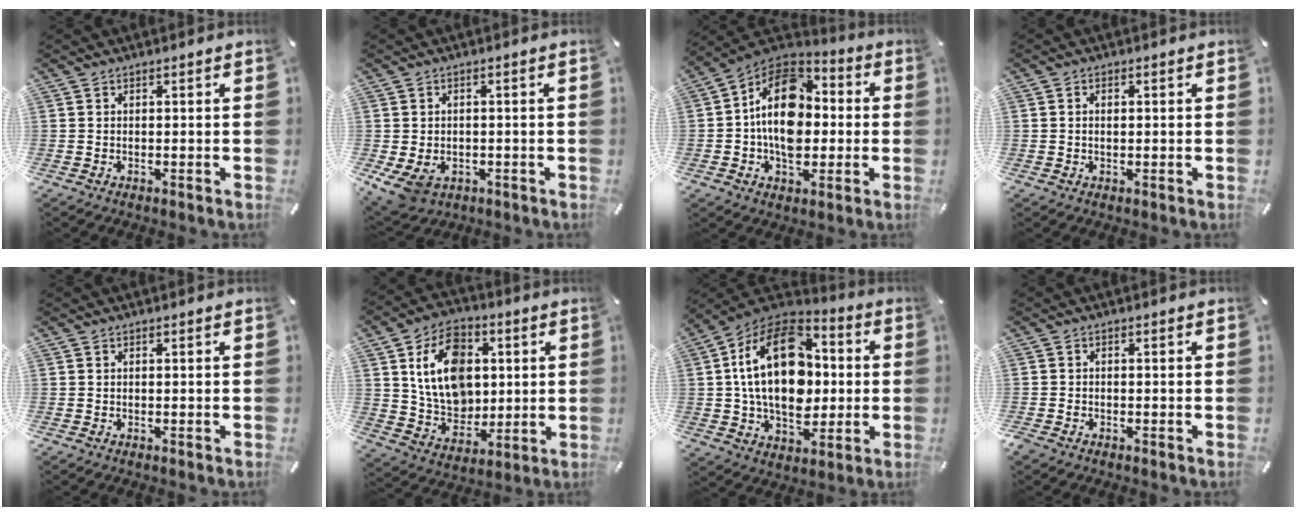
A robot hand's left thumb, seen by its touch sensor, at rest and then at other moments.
{"total": 5.9, "force": [-1.8, 4.6, 3.3], "torque": [-0.081, 0.007, -0.030]}
{"total": 16.8, "force": [-0.7, 12.1, 11.7], "torque": [-0.203, 0.011, -0.015]}
{"total": 1.4, "force": [0.1, 1.0, 1.0], "torque": [-0.023, 0.005, 0.001]}
{"total": 0.0}
{"total": 15.7, "force": [3.1, 12.4, 9.1], "torque": [-0.161, 0.004, 0.060]}
{"total": 23.6, "force": [1.6, 15.8, 17.4], "torque": [-0.330, 0.007, 0.026]}
{"total": 1.1, "force": [-0.8, 0.7, 0.4], "torque": [-0.006, 0.002, -0.018]}